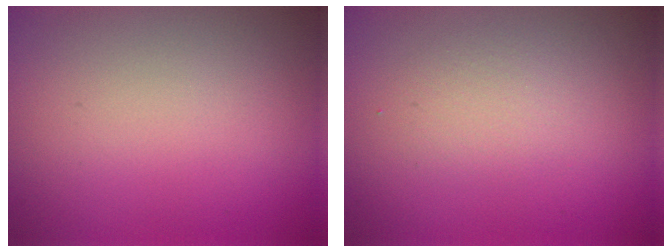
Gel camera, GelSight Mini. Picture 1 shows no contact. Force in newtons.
{"total": 1.6, "press": 1.6, "slide": 0.2}